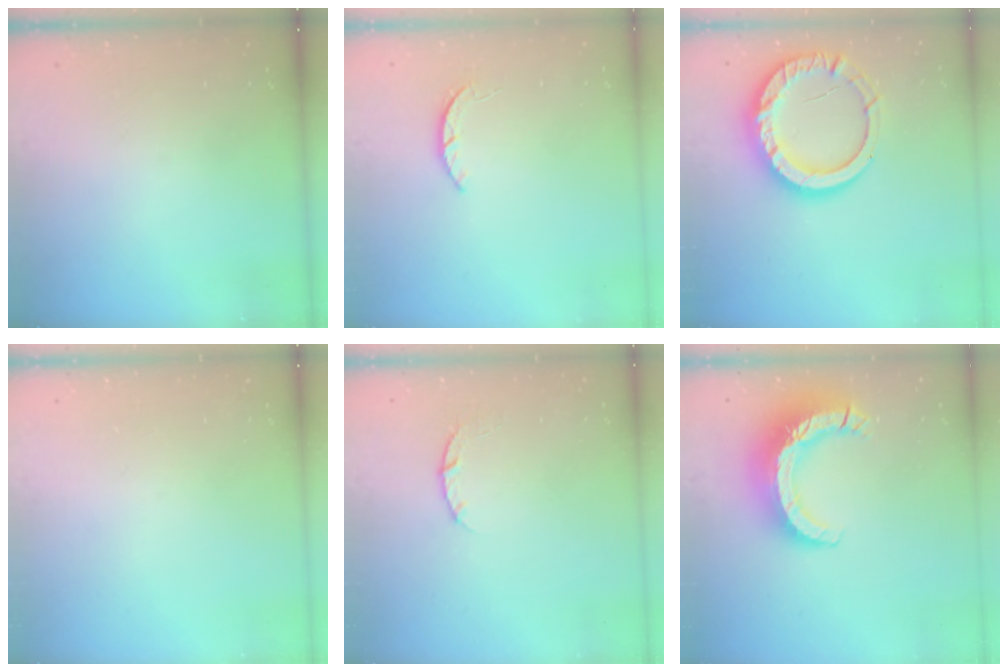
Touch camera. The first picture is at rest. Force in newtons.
{"total": 1.9, "press": 1.9, "slide": 0.3}
{"total": 16.2, "press": 16.0, "slide": 2.1}
{"total": 0.0}
{"total": 3.8, "press": 3.8, "slide": 0.5}
{"total": 14.0, "press": 13.9, "slide": 1.3}